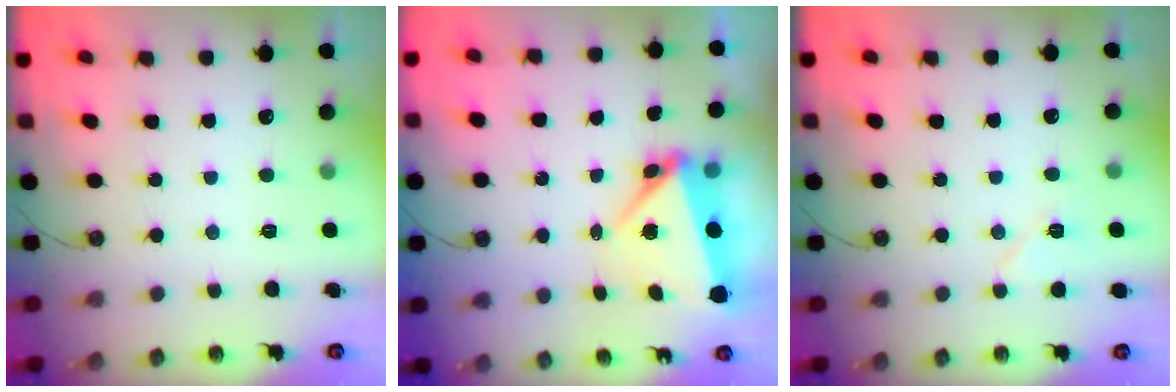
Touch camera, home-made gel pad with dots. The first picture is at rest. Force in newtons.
{"total": 7.3, "press": 7.2, "slide": 0.7}
{"total": 6.6, "press": 6.4, "slide": 1.7}